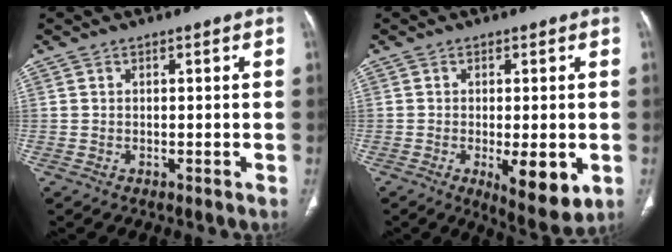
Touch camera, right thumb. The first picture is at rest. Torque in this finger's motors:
{"motor_torque": [0.46, 1.76, 0.46, 0.42, 0.17]}